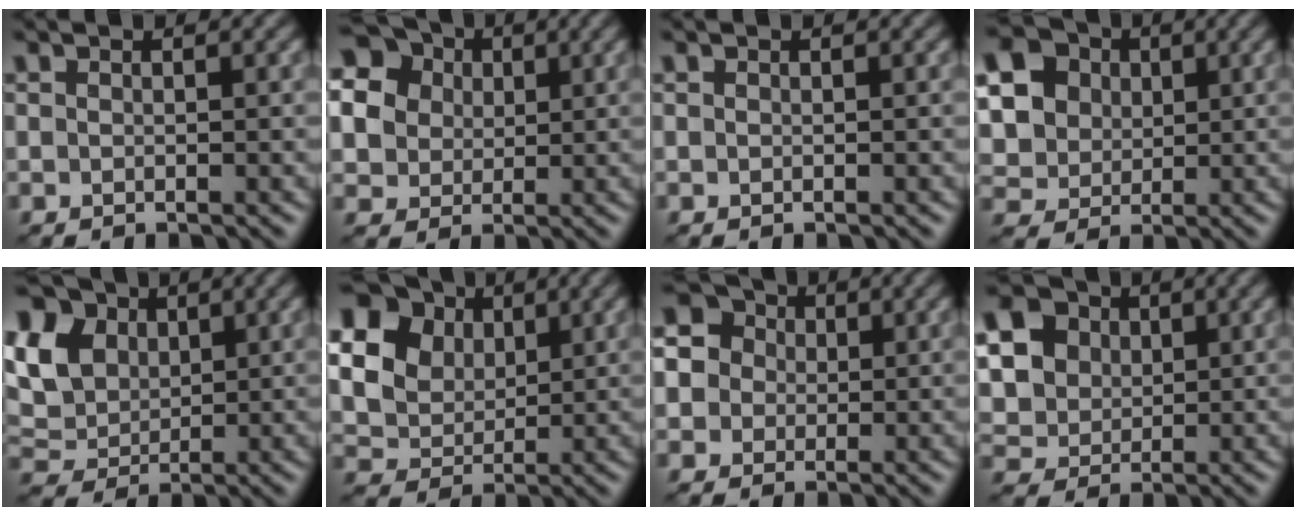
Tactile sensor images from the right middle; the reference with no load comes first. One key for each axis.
{"total": 15.4, "fx": 5.4, "fy": 13.1, "fz": 5.9, "tx": -0.178, "ty": 0.041, "tz": 0.083}
{"total": 0.0}
{"total": 12.9, "fx": 3.7, "fy": 11.3, "fz": 5.1, "tx": -0.156, "ty": 0.014, "tz": 0.070}
{"total": 13.2, "fx": 5.1, "fy": 10.0, "fz": 7.0, "tx": -0.184, "ty": 0.034, "tz": 0.094}
{"total": 19.7, "fx": 7.6, "fy": 16.3, "fz": 8.0, "tx": -0.232, "ty": 0.032, "tz": 0.121}
{"total": 9.3, "fx": 2.5, "fy": 8.3, "fz": 3.2, "tx": -0.090, "ty": 0.050, "tz": 0.023}
{"total": 11.6, "fx": 3.6, "fy": 9.9, "fz": 4.9, "tx": -0.139, "ty": 0.019, "tz": 0.073}